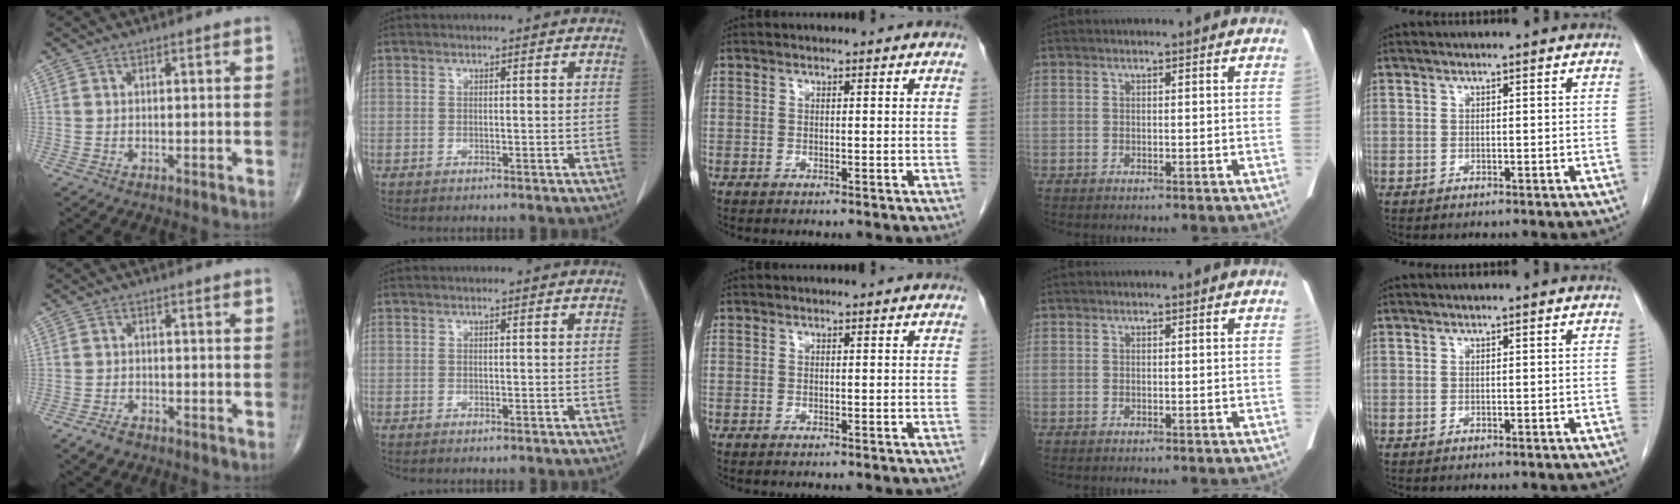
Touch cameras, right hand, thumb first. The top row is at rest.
{"thumb": {"total": 2.9, "force": [-2.1, 1.7, 1.2], "torque": [-0.023, 0.006, -0.032]}}